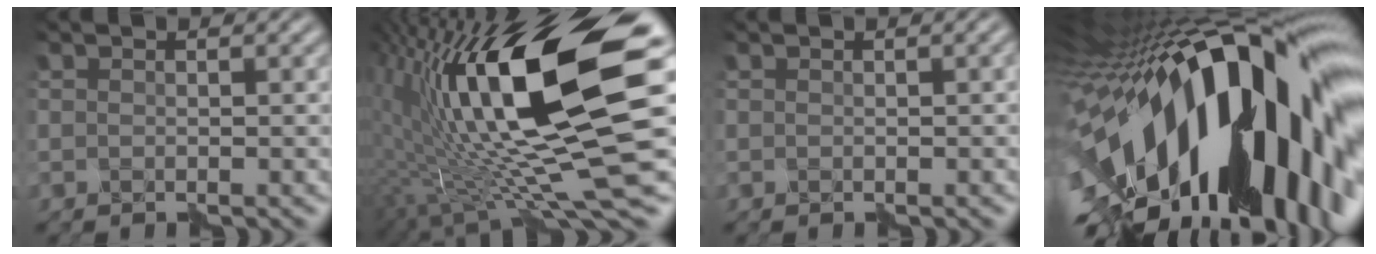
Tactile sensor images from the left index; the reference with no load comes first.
{"total": 16.4, "force": [2.2, 3.7, 15.8], "torque": [-0.267, -0.004, 0.040]}
{"total": 0.5, "force": [-0.1, 0.2, 0.5], "torque": [-0.010, -0.003, -0.004]}
{"total": 21.6, "force": [-3.6, 10.2, 18.7], "torque": [-0.306, -0.016, -0.078]}